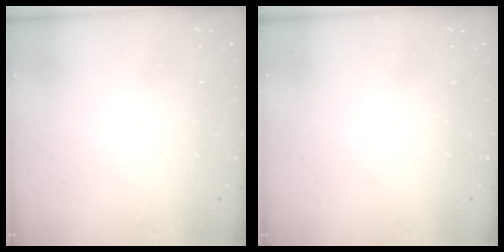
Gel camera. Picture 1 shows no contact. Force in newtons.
{"total": 0.0}